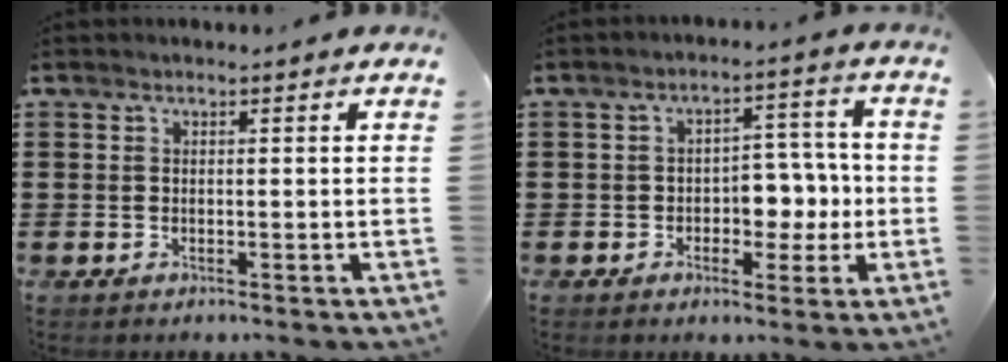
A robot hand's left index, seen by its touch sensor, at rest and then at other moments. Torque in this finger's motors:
{"motor_torque": [0.25, 0.03, 0.16, 0.06]}